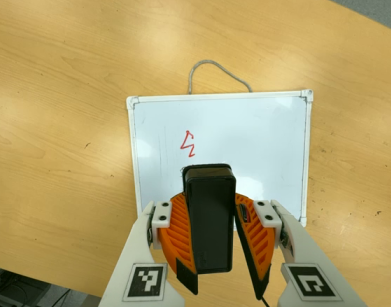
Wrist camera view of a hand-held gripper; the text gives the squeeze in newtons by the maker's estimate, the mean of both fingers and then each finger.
{"total": 9.2, "left": 9.3, "right": 9.2}